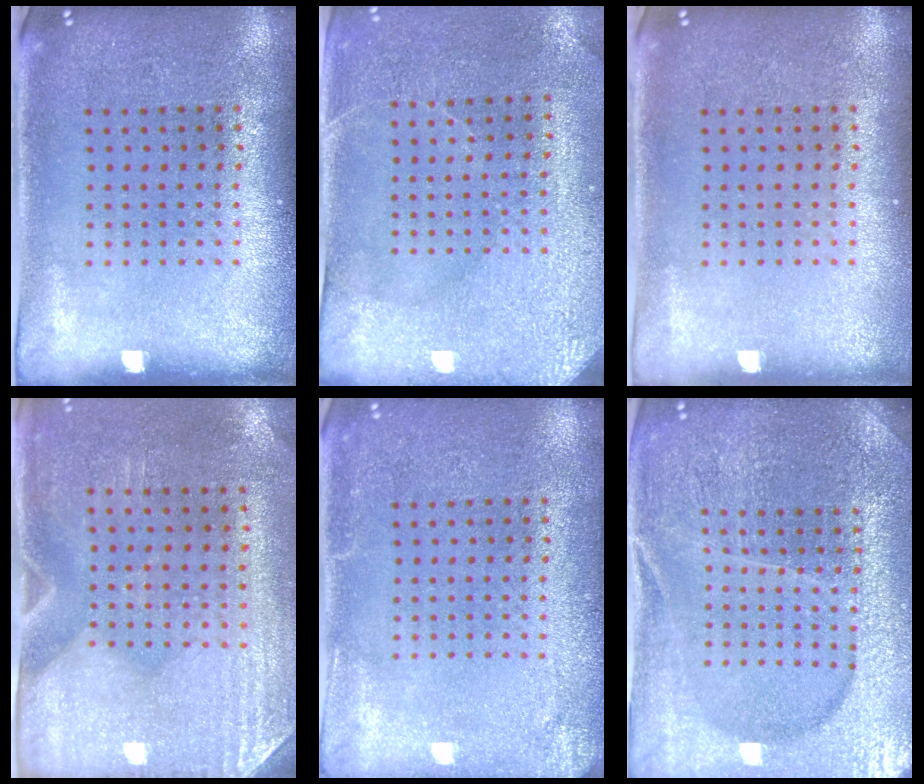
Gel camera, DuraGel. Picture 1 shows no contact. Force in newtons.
{"total": 2.9, "press": 2.7, "slide": 1.0}
{"total": 0.0}
{"total": 2.9, "press": 2.5, "slide": 1.5}
{"total": 2.1, "press": 2.1, "slide": 0.2}
{"total": 4.8, "press": 4.4, "slide": 1.8}